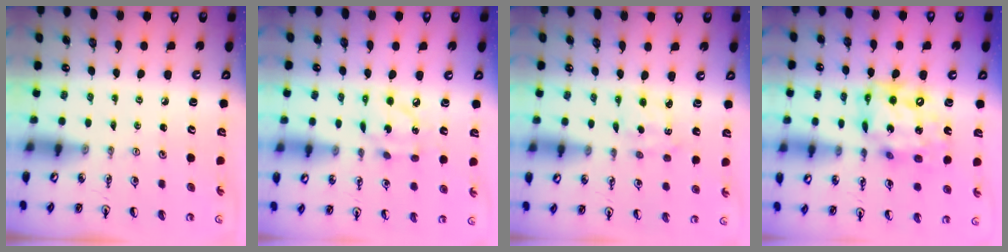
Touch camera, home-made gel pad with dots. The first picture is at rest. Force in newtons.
{"total": 8.8, "press": 8.8, "slide": 0.4}
{"total": 2.4, "press": 2.4, "slide": 0.3}
{"total": 17.3, "press": 17.2, "slide": 2.0}